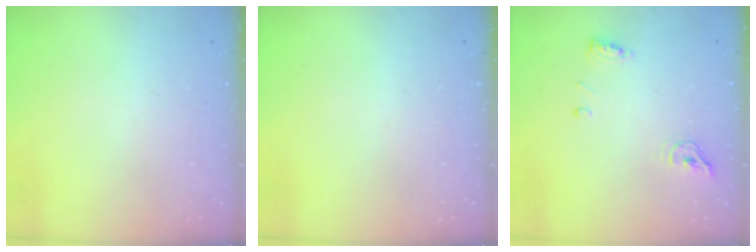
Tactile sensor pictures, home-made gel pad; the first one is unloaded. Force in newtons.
{"total": 0.0}
{"total": 8.1, "press": 7.2, "slide": 3.7}